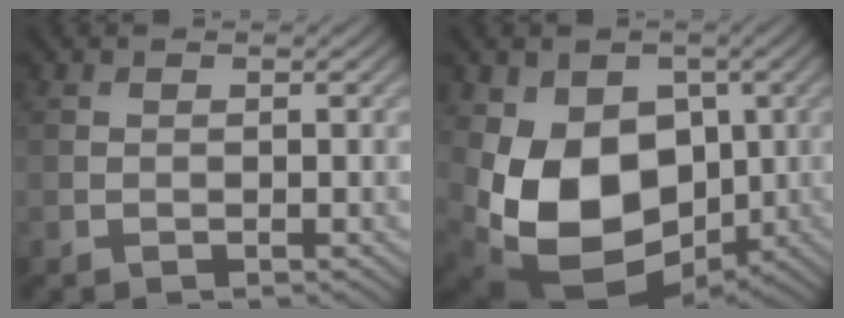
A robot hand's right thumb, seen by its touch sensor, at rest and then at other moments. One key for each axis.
{"total": 13.4, "fx": -0.7, "fy": 9.9, "fz": 9.1, "tx": -0.184, "ty": -0.032, "tz": -0.011}